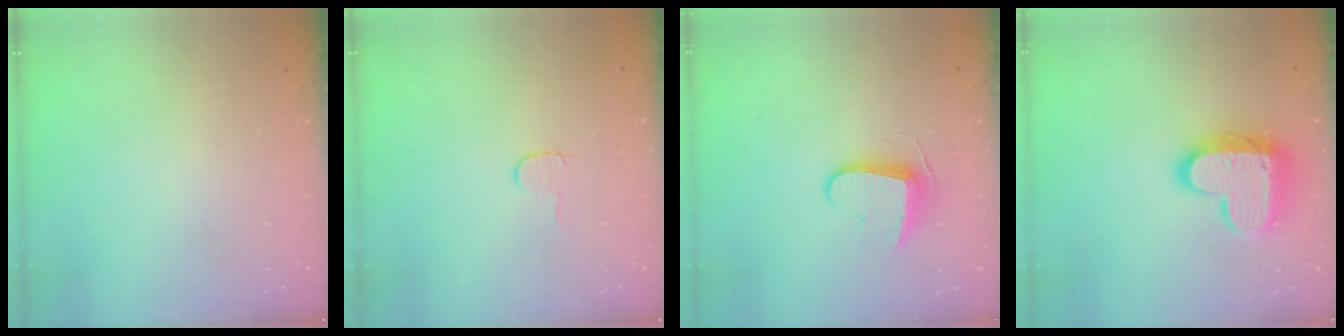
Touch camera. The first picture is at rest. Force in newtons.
{"total": 4.4, "press": 4.4, "slide": 0.3}
{"total": 8.7, "press": 8.6, "slide": 0.5}
{"total": 16.7, "press": 16.6, "slide": 1.3}